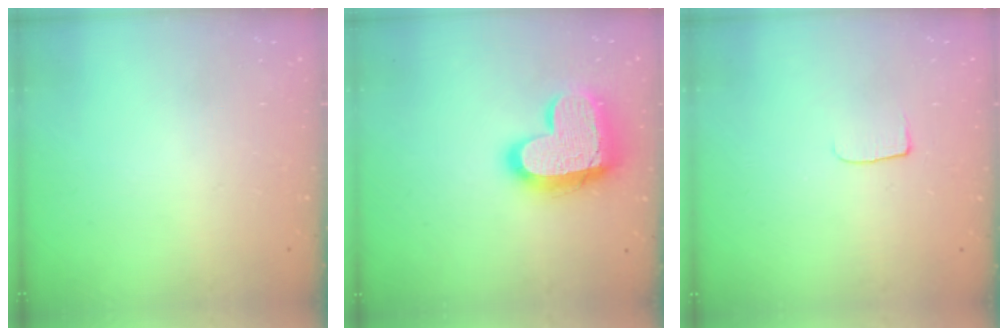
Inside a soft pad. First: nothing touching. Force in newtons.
{"total": 18.4, "press": 18.3, "slide": 1.7}
{"total": 4.8, "press": 4.8, "slide": 0.6}